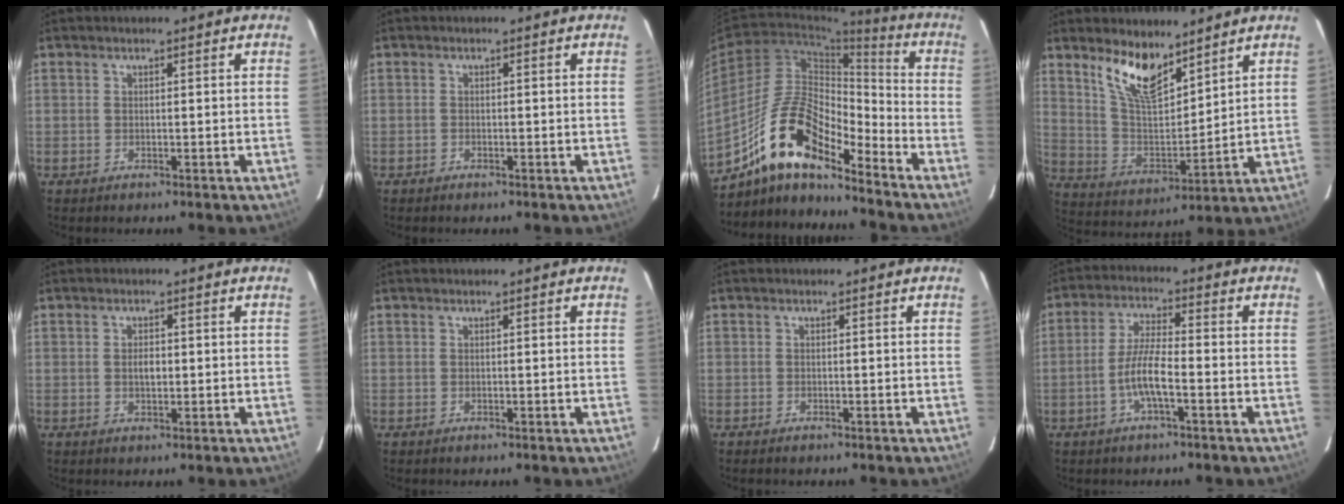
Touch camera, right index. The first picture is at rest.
{"total": 0.7, "force": [-0.5, 0.4, 0.0], "torque": [-0.002, 0.004, -0.010]}
{"total": 15.7, "force": [-11.7, 5.0, 9.3], "torque": [-0.171, 0.012, -0.224]}
{"total": 11.8, "force": [8.4, 4.3, 7.0], "torque": [-0.134, -0.001, 0.168]}
{"total": 2.1, "force": [0.0, 1.2, 1.7], "torque": [-0.029, 0.003, 0.000]}
{"total": 0.0}
{"total": 0.7, "force": [-0.6, 0.2, 0.2], "torque": [-0.006, -0.002, -0.012]}
{"total": 6.5, "force": [-2.7, 1.1, 5.8], "torque": [-0.121, 0.004, -0.052]}